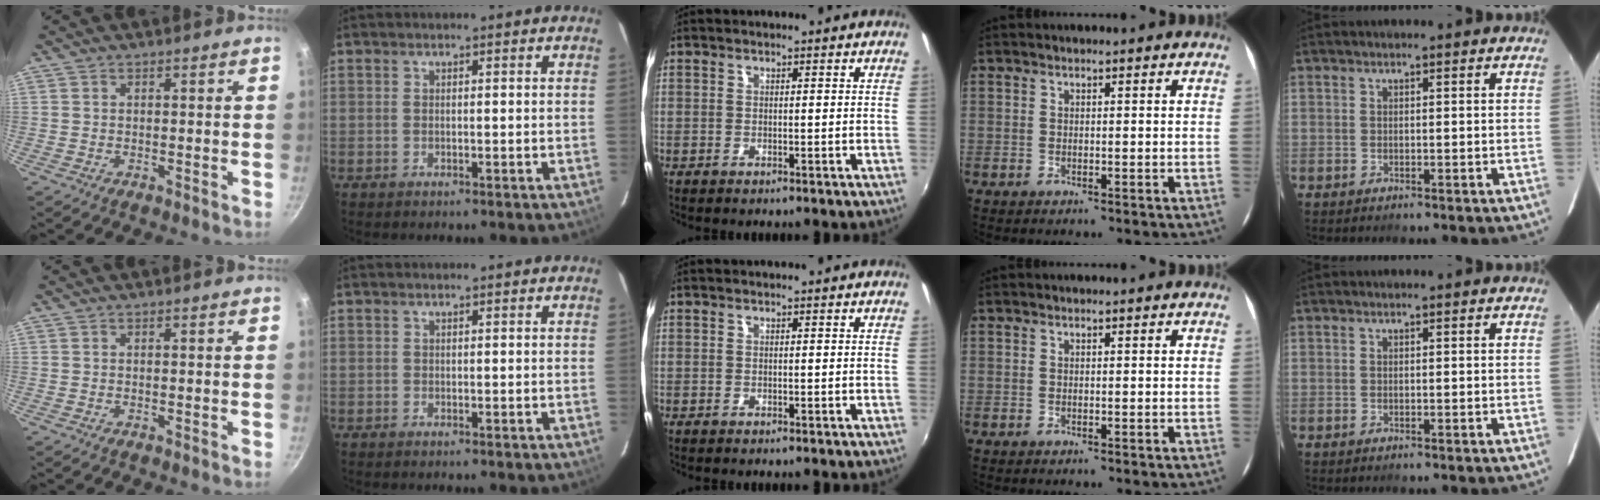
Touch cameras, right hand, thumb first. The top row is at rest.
{}